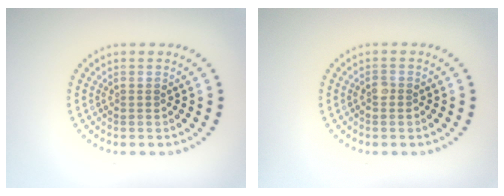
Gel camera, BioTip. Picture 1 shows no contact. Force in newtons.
{"total": 0.9, "press": 0.8, "slide": 0.5}